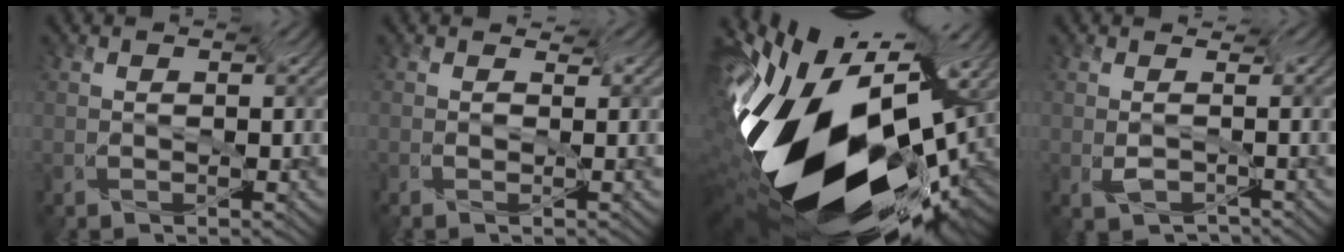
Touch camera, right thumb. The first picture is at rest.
{"total": 0.0}
{"total": 17.2, "force": [-5.0, 8.3, 14.2], "torque": [-0.301, -0.096, -0.066]}
{"total": 0.7, "force": [-0.6, -0.1, -0.3], "torque": [-0.001, 0.002, -0.009]}